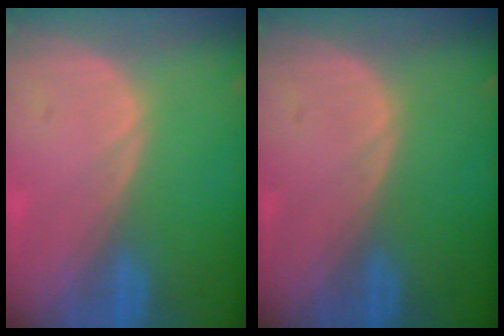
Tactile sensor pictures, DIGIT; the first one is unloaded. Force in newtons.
{"total": 0.0}